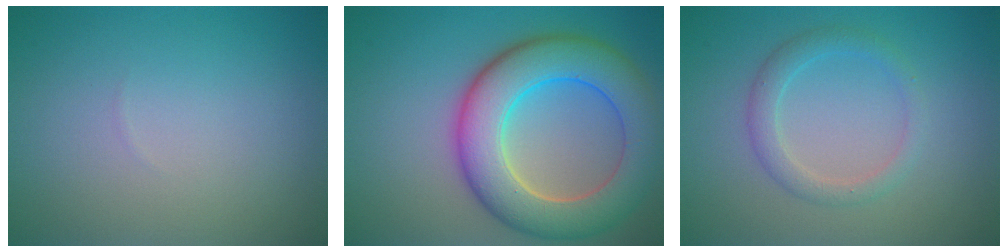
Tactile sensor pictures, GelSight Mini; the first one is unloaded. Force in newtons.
{"total": 9.4, "press": 9.4, "slide": 0.4}
{"total": 2.2, "press": 2.2, "slide": 0.1}